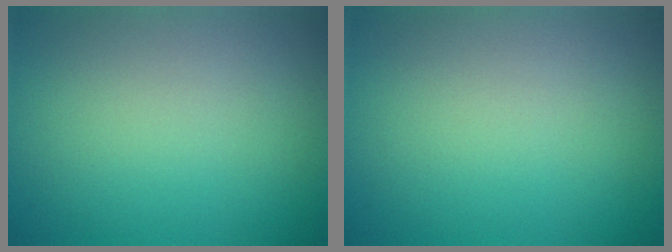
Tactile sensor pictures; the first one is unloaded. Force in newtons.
{"total": 0.0}